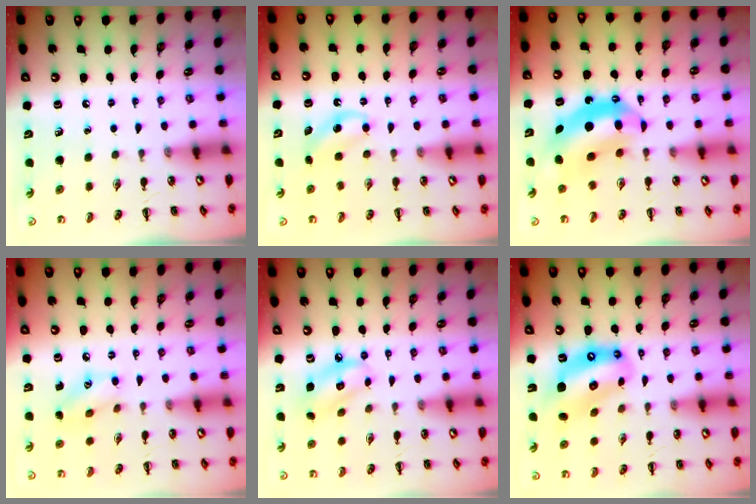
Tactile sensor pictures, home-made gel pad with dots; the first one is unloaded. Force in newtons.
{"total": 5.0, "press": 4.8, "slide": 1.5}
{"total": 11.0, "press": 10.6, "slide": 2.9}
{"total": 7.8, "press": 7.7, "slide": 0.6}
{"total": 6.8, "press": 6.7, "slide": 1.3}
{"total": 13.6, "press": 13.1, "slide": 3.7}